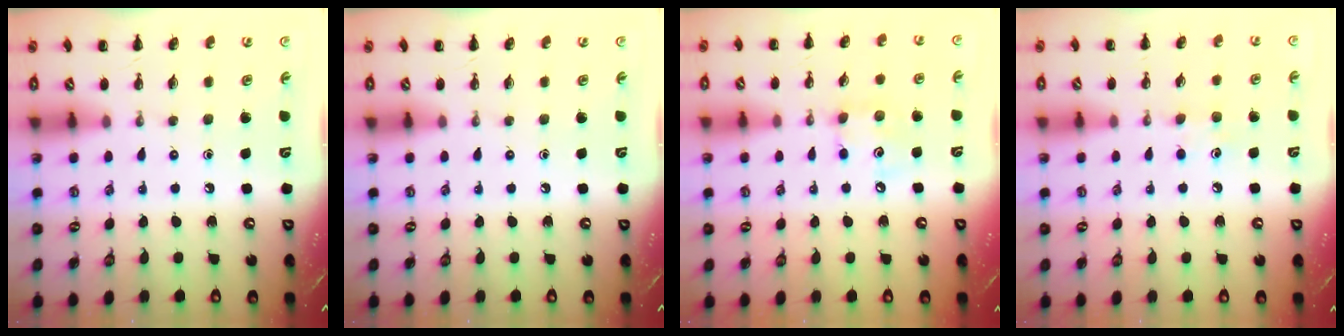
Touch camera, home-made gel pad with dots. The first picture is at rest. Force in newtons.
{"total": 0.0}
{"total": 6.0, "press": 5.9, "slide": 0.8}
{"total": 4.4, "press": 4.2, "slide": 1.2}